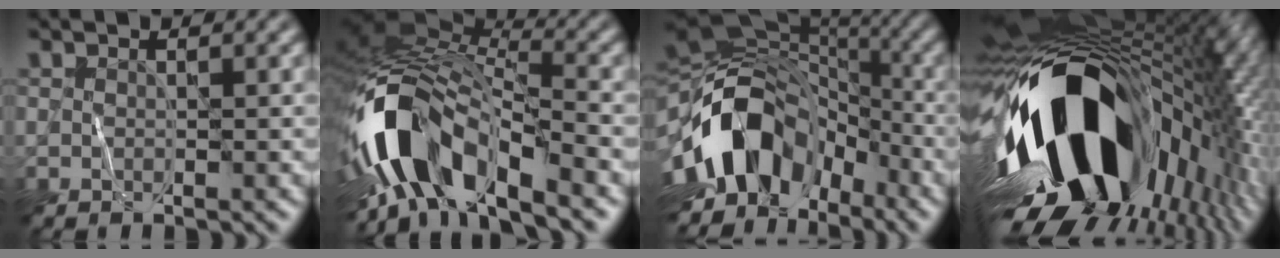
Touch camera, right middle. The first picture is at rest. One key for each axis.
{"total": 12.2, "fx": -6.0, "fy": 5.4, "fz": 9.2, "tx": -0.171, "ty": 0.000, "tz": -0.111}
{"total": 14.0, "fx": -5.0, "fy": 9.2, "fz": 9.3, "tx": -0.174, "ty": 0.016, "tz": -0.107}
{"total": 19.3, "fx": -3.6, "fy": 11.2, "fz": 15.3, "tx": -0.254, "ty": -0.007, "tz": -0.069}